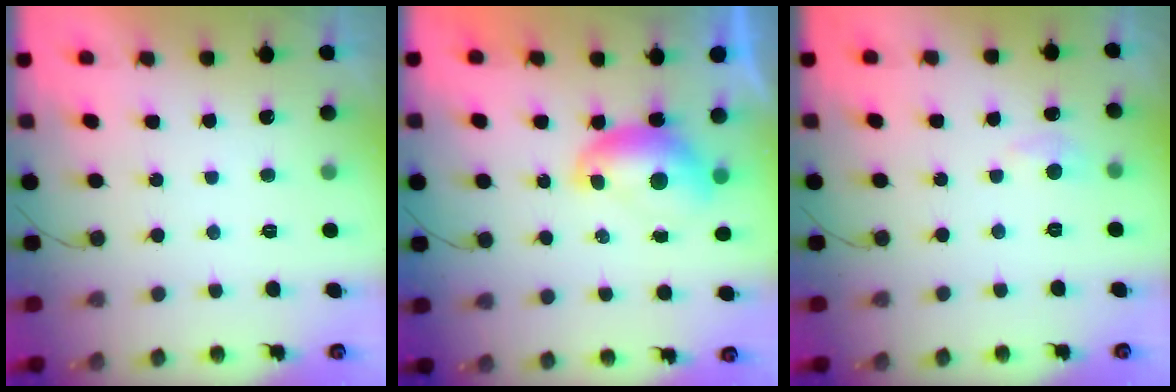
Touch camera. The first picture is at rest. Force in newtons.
{"total": 8.4, "press": 8.3, "slide": 0.6}
{"total": 4.7, "press": 4.6, "slide": 0.8}